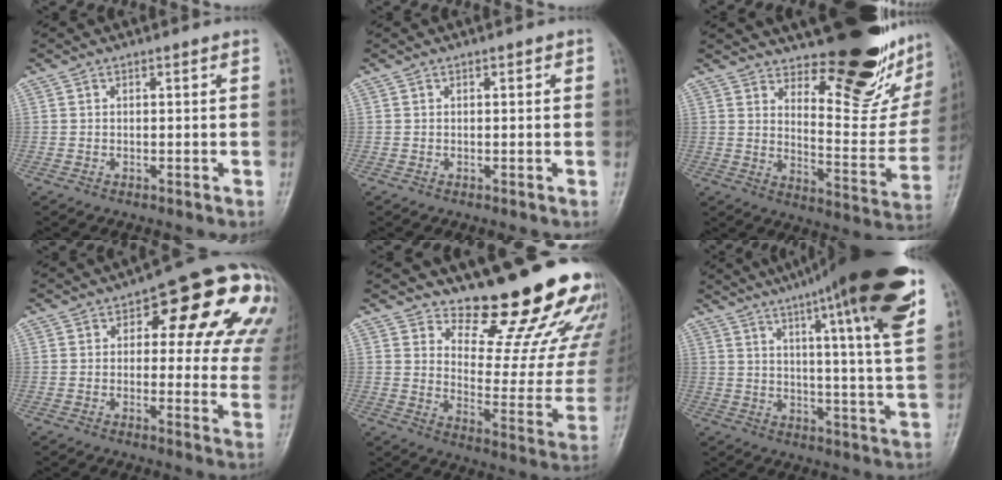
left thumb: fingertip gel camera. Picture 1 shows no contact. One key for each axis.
{"total": 0.7, "fx": 0.2, "fy": 0.3, "fz": 0.6, "tx": -0.005, "ty": 0.002, "tz": 0.003}
{"total": 23.2, "fx": 16.6, "fy": 7.6, "fz": 14.3, "tx": -0.155, "ty": -0.127, "tz": 0.228}
{"total": 19.8, "fx": 6.7, "fy": 9.1, "fz": 16.2, "tx": -0.145, "ty": 0.009, "tz": 0.074}
{"total": 20.4, "fx": 17.3, "fy": 5.9, "fz": 9.0, "tx": -0.066, "ty": -0.167, "tz": 0.225}
{"total": 24.7, "fx": 14.7, "fy": 2.6, "fz": 19.6, "tx": -0.278, "ty": -0.038, "tz": 0.200}